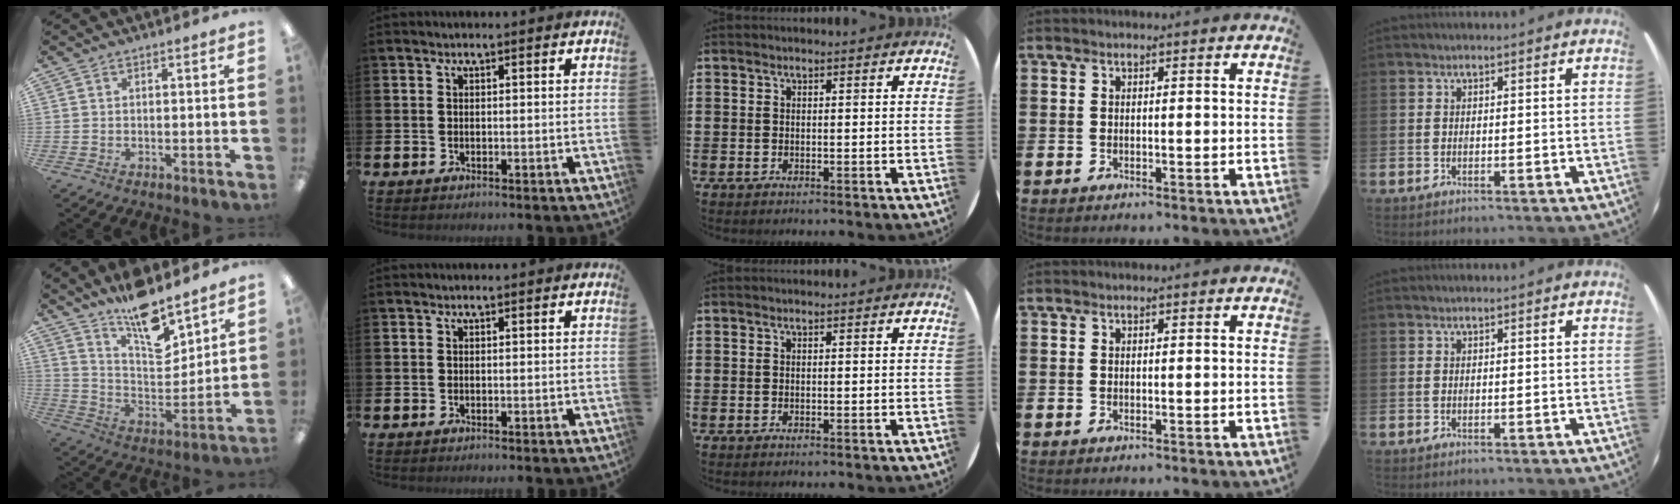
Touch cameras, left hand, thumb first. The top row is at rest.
{"thumb": {"total": 14.0, "force": [11.4, 4.6, 6.7], "torque": [-0.111, -0.082, 0.201]}}